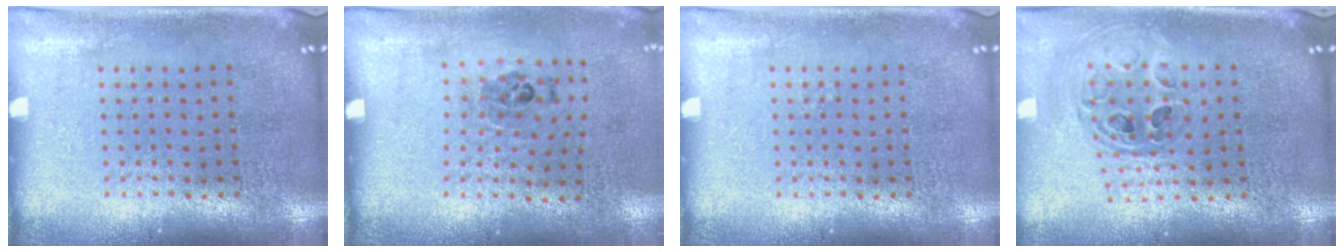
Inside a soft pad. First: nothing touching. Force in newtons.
{"total": 1.1, "press": 0.7, "slide": 0.8}
{"total": 0.0}
{"total": 1.0, "press": 1.0, "slide": 0.2}